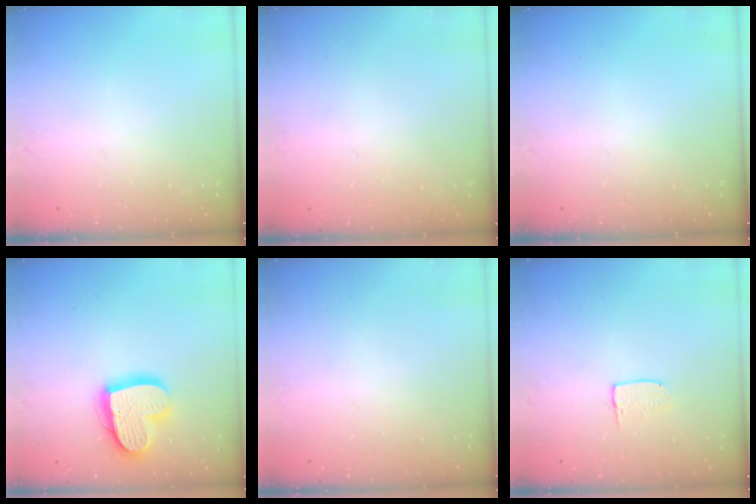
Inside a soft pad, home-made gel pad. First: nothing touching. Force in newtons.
{"total": 0.8, "press": 0.4, "slide": 0.7}
{"total": 0.0}
{"total": 17.7, "press": 17.7, "slide": 1.5}
{"total": 0.0}
{"total": 3.4, "press": 3.3, "slide": 0.3}